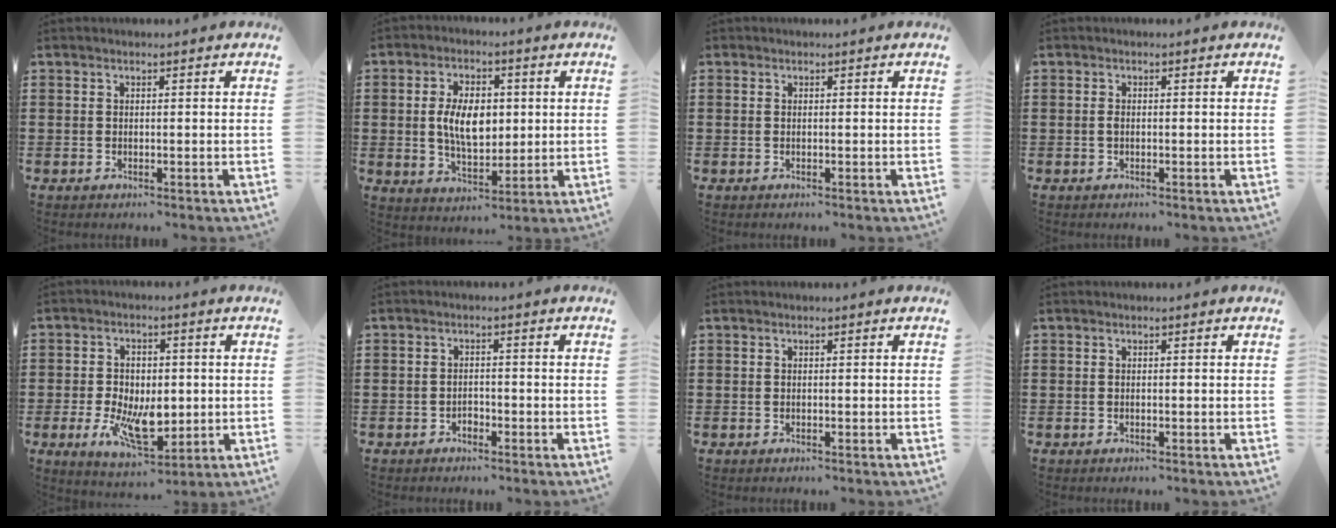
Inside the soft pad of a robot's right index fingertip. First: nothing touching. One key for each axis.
{"total": 7.8, "fx": 0.8, "fy": 4.4, "fz": 6.3, "tx": -0.123, "ty": 0.005, "tz": 0.006}
{"total": 0.0}
{"total": 0.8, "fx": -0.2, "fy": 0.4, "fz": 0.7, "tx": -0.016, "ty": -0.002, "tz": -0.003}
{"total": 9.1, "fx": -1.6, "fy": 5.3, "fz": 7.3, "tx": -0.143, "ty": 0.002, "tz": -0.026}
{"total": 1.2, "fx": -1.0, "fy": 0.6, "fz": 0.3, "tx": -0.009, "ty": 0.000, "tz": -0.021}
{"total": 0.0}
{"total": 0.0}